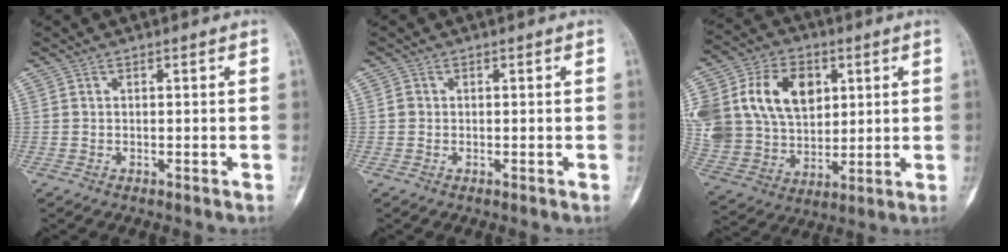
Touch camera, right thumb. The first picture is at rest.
{"total": 0.9, "force": [0.0, 0.8, 0.3], "torque": [-0.002, 0.002, -0.001]}
{"total": 25.8, "force": [7.2, 18.9, 16.1], "torque": [-0.339, 0.030, 0.150]}